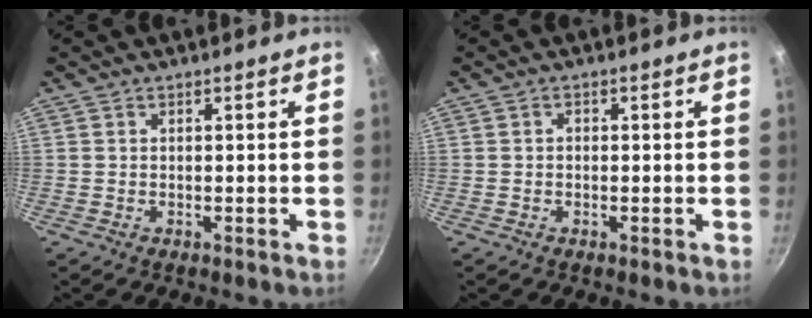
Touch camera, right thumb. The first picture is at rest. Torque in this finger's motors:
{"motor_torque": [-0.06, -0.19, -0.04, 0.18, -0.08]}